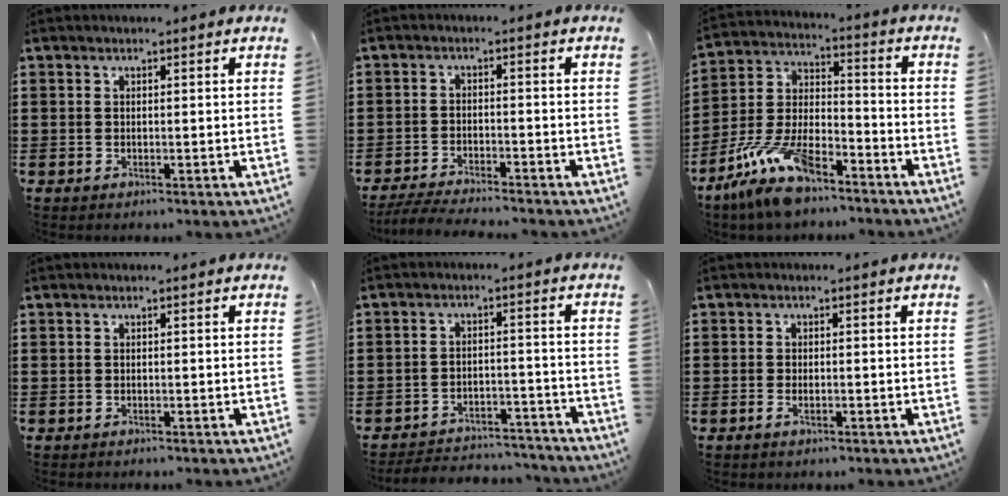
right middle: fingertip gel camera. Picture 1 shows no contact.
{"total": 3.9, "force": [-3.7, 0.0, 1.0], "torque": [-0.024, -0.006, -0.077]}
{"total": 11.5, "force": [-8.7, 3.7, 6.5], "torque": [-0.150, 0.014, -0.175]}
{"total": 0.0}
{"total": 4.6, "force": [-4.6, 0.6, 0.4], "torque": [-0.016, 0.004, -0.096]}
{"total": 1.3, "force": [-0.6, 0.6, 1.0], "torque": [-0.021, 0.000, -0.012]}